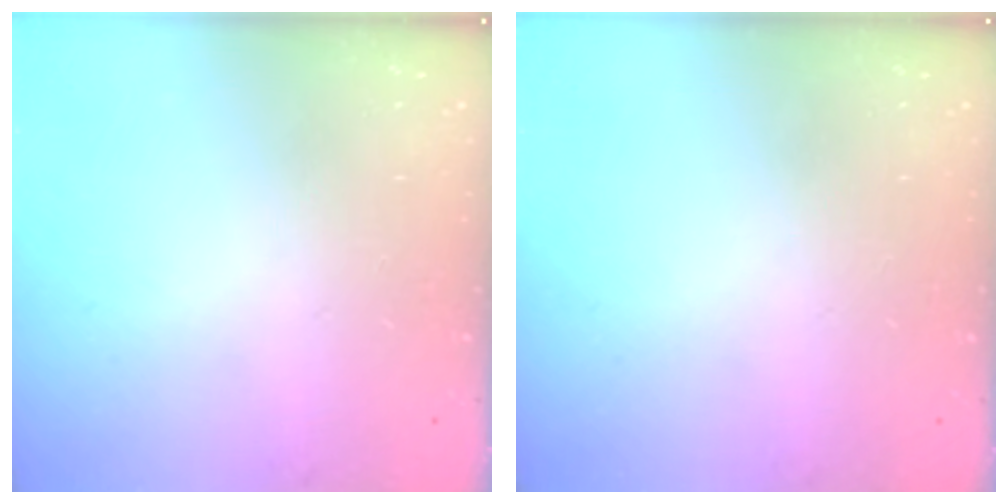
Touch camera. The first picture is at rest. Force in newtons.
{"total": 0.0}